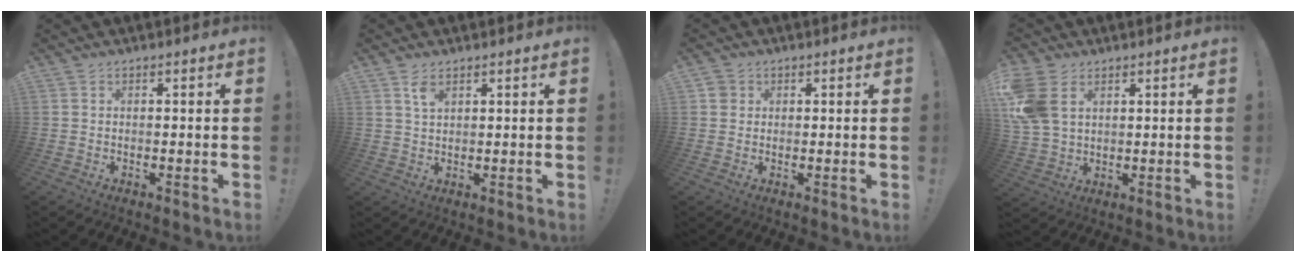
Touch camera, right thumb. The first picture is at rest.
{"total": 3.6, "force": [2.2, 1.6, 2.3], "torque": [-0.035, -0.012, 0.036]}
{"total": 2.1, "force": [0.9, 1.8, 0.6], "torque": [-0.005, 0.001, 0.015]}
{"total": 11.3, "force": [3.8, 7.9, 7.1], "torque": [-0.153, -0.003, 0.079]}